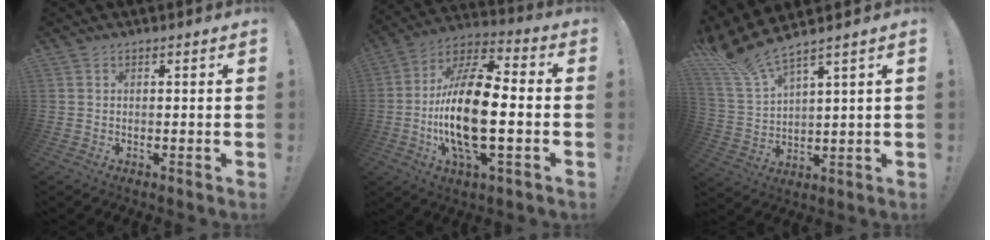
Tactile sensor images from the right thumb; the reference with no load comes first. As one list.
[{"total": 21.1, "force": [-3.2, 8.6, 19.0], "torque": [-0.379, 0.004, -0.058]}, {"total": 9.3, "force": [7.7, 1.8, 4.9], "torque": [-0.117, -0.048, 0.141]}]